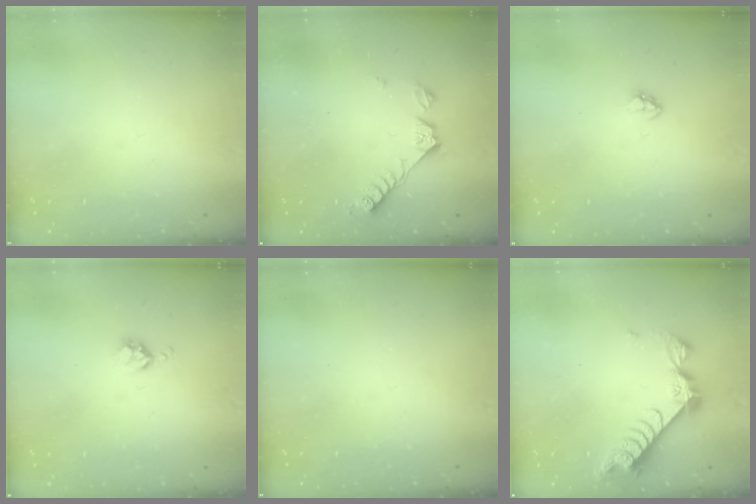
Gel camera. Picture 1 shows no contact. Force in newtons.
{"total": 8.5, "press": 8.5, "slide": 0.5}
{"total": 2.9, "press": 2.9, "slide": 0.2}
{"total": 3.3, "press": 3.3, "slide": 0.4}
{"total": 0.0}
{"total": 9.4, "press": 9.4, "slide": 0.9}